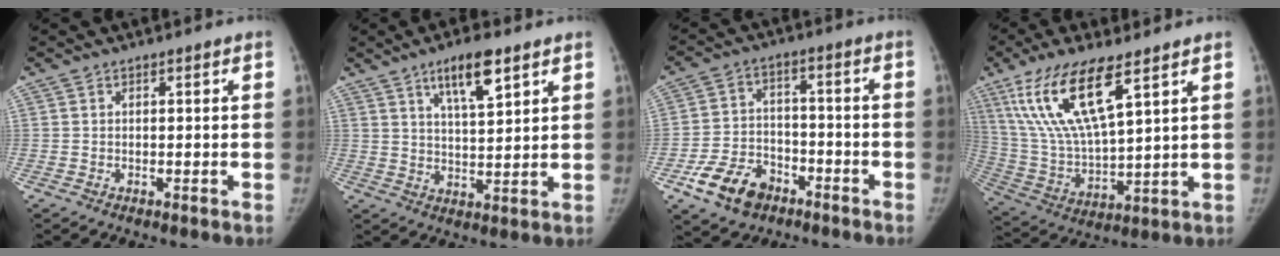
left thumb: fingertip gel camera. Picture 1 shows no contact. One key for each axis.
{"total": 8.8, "fx": 5.2, "fy": 2.4, "fz": 6.7, "tx": -0.103, "ty": -0.028, "tz": 0.090}
{"total": 10.9, "fx": -6.2, "fy": 7.3, "fz": 5.2, "tx": -0.076, "ty": 0.035, "tz": -0.106}
{"total": 17.6, "fx": 9.2, "fy": 5.2, "fz": 14.1, "tx": -0.283, "ty": -0.033, "tz": 0.186}